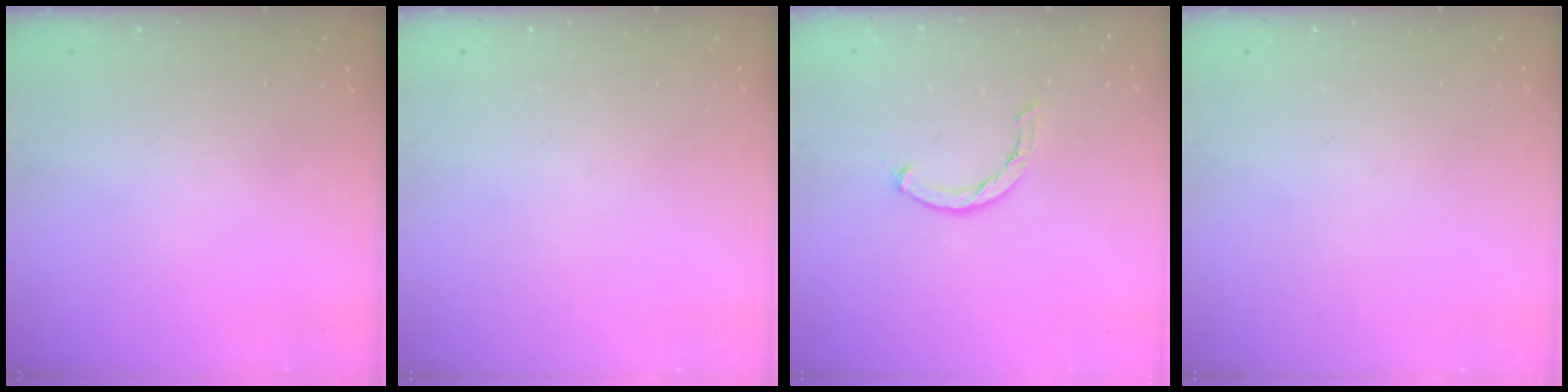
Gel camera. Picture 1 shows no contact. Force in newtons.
{"total": 0.0}
{"total": 1.4, "press": 1.3, "slide": 0.3}
{"total": 0.0}